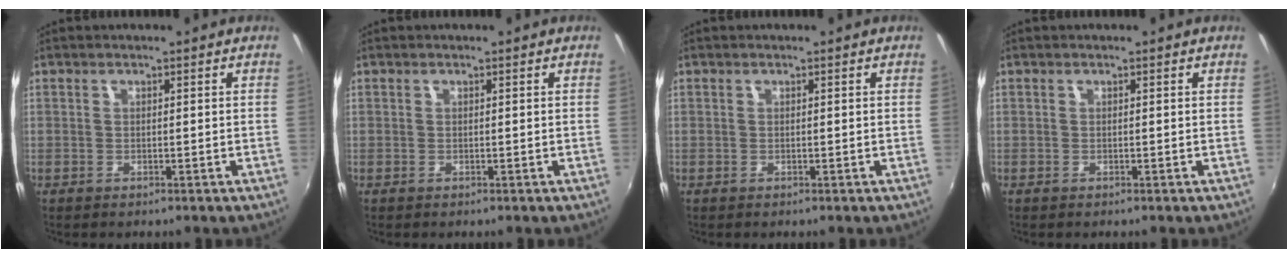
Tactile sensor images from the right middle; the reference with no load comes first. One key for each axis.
{"total": 0.0}
{"total": 0.0}
{"total": 0.0}